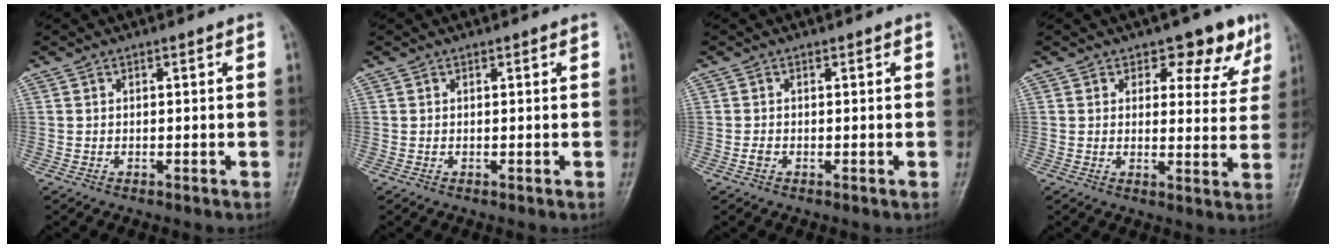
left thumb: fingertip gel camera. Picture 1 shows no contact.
{"total": 0.0}
{"total": 0.8, "force": [-0.3, 0.6, 0.5], "torque": [-0.008, -0.001, -0.006]}
{"total": 7.5, "force": [5.1, 4.4, 3.1], "torque": [0.002, -0.029, 0.059]}